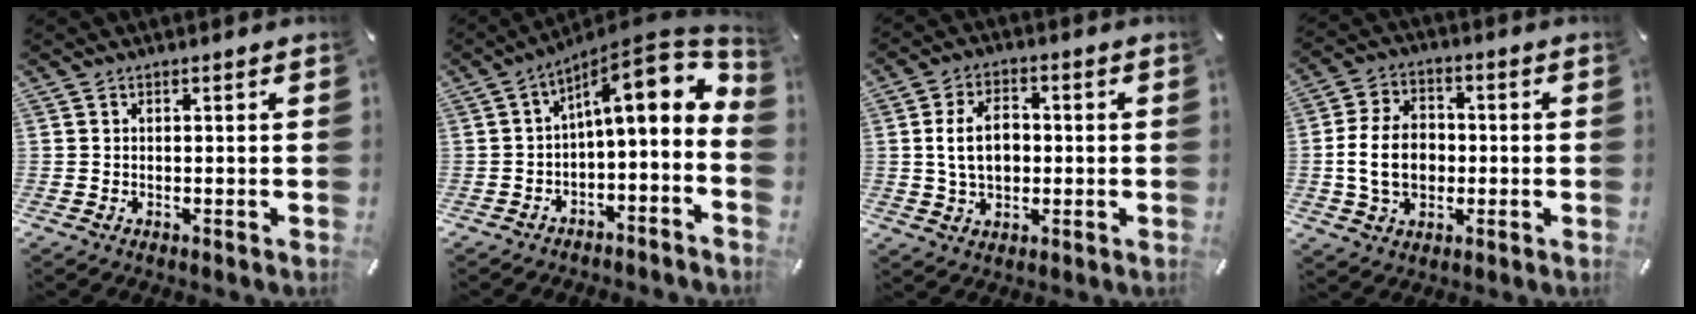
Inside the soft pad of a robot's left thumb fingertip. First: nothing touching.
{"total": 11.3, "force": [4.4, 3.7, 9.7], "torque": [-0.132, -0.049, 0.068]}
{"total": 8.5, "force": [0.3, 6.1, 6.0], "torque": [-0.120, 0.005, -0.001]}
{"total": 11.2, "force": [-1.0, 8.6, 7.1], "torque": [-0.160, 0.012, -0.018]}